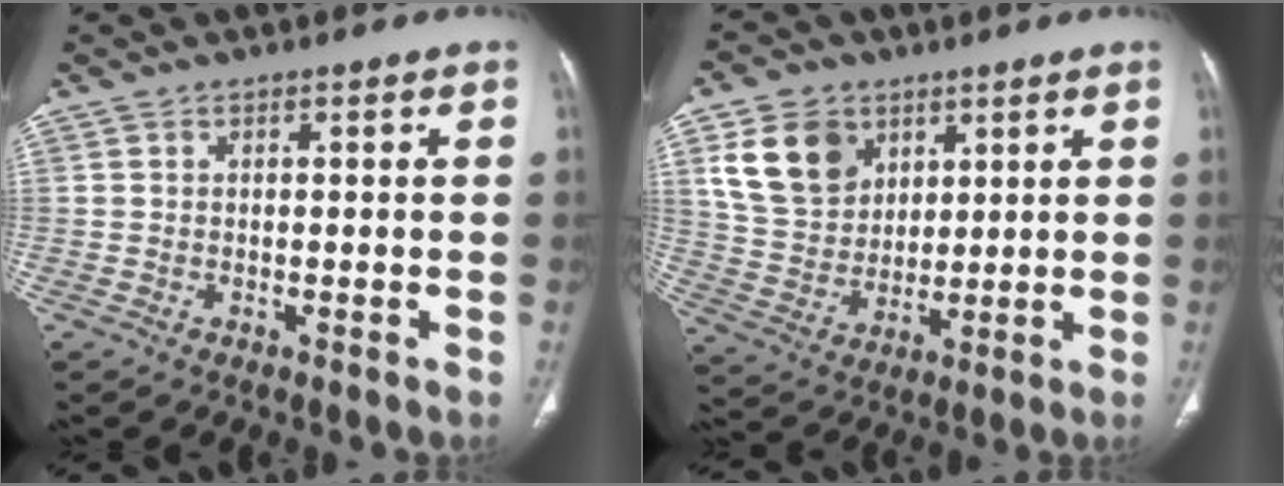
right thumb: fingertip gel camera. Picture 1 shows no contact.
{"total": 12.6, "force": [5.7, 9.5, 6.0], "torque": [-0.087, -0.017, 0.119]}